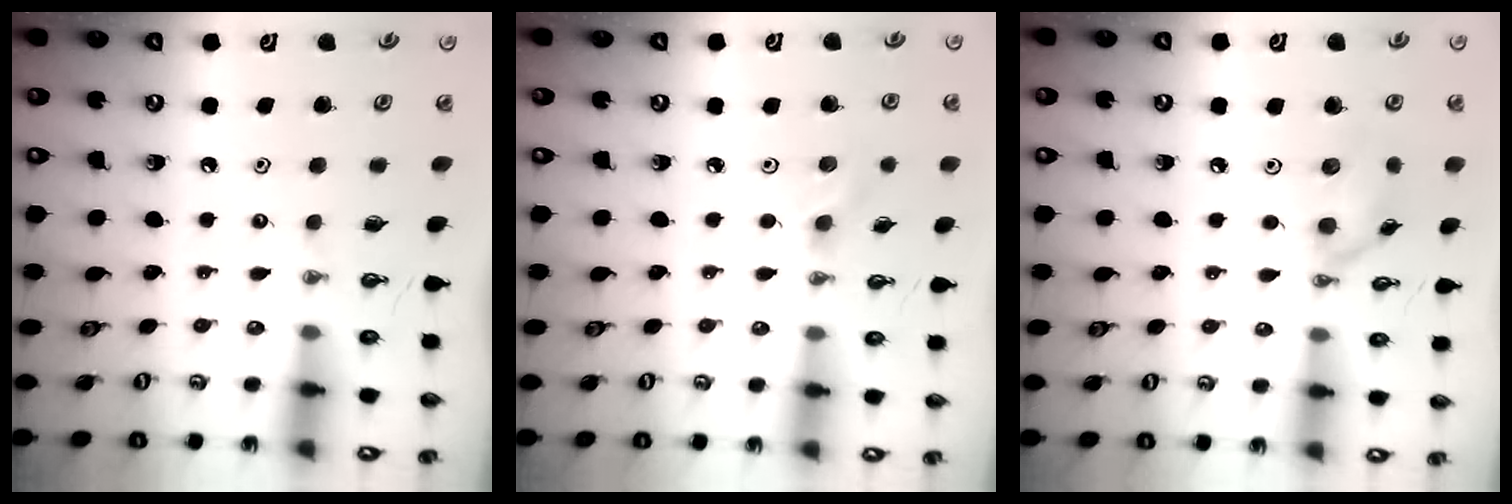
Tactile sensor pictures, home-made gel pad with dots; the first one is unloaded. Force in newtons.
{"total": 2.8, "press": 2.7, "slide": 0.8}
{"total": 10.0, "press": 10.0, "slide": 1.2}